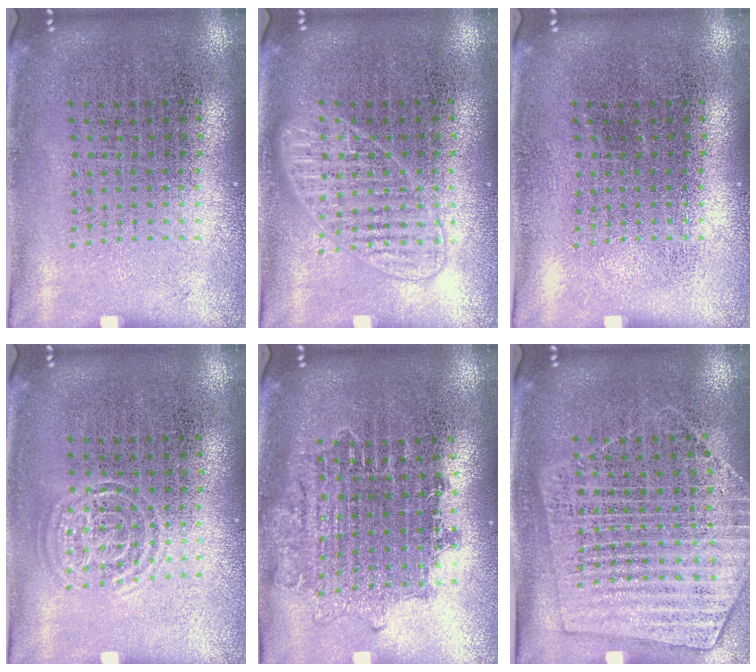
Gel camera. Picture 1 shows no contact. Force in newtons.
{"total": 2.4, "press": 2.3, "slide": 0.4}
{"total": 0.0}
{"total": 1.6, "press": 1.5, "slide": 0.2}
{"total": 1.6, "press": 1.3, "slide": 0.9}
{"total": 1.4, "press": 1.4, "slide": 0.2}